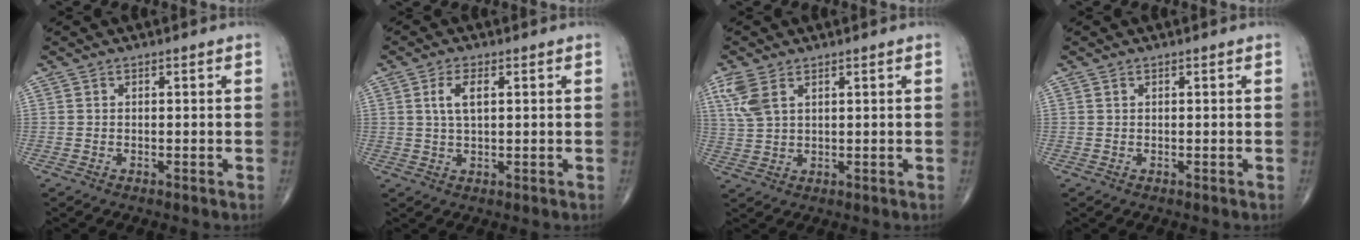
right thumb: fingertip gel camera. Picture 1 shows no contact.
{"total": 4.3, "force": [1.2, 1.8, 3.7], "torque": [-0.076, 0.002, 0.023]}
{"total": 5.6, "force": [2.7, 2.9, 3.9], "torque": [-0.098, 0.002, 0.064]}
{"total": 0.0}